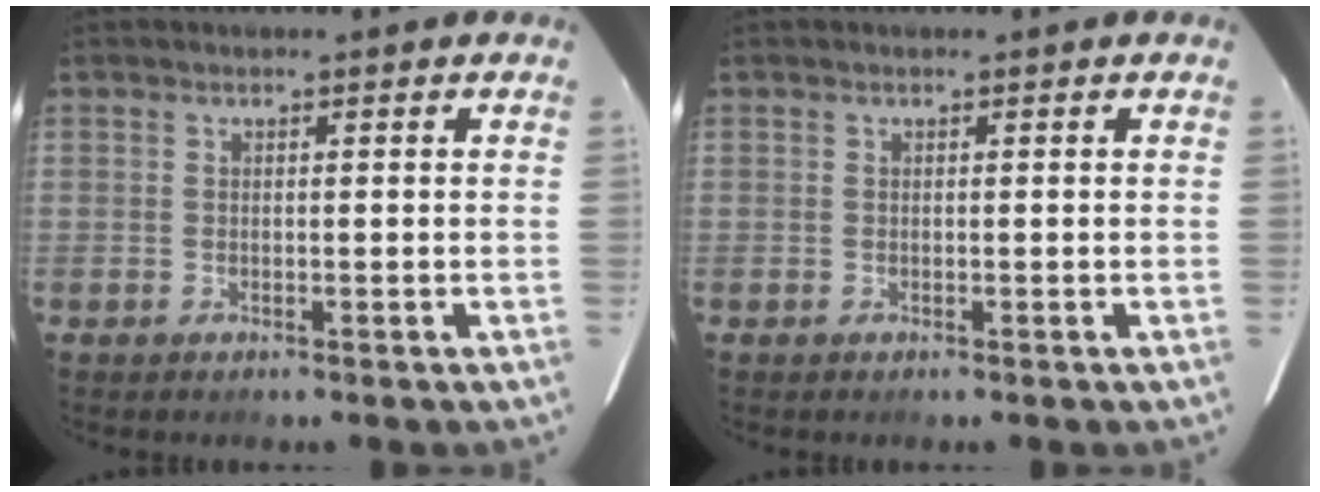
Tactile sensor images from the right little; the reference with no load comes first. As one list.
[{"total": 0.0}]